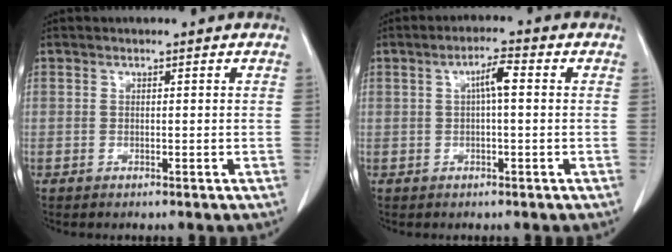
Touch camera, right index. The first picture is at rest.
{"total": 3.6, "force": [0.5, 0.5, 3.5], "torque": [-0.061, 0.009, 0.007]}